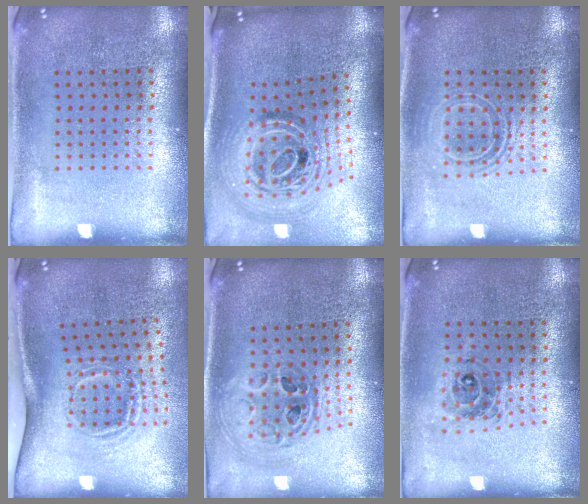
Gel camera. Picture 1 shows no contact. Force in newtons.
{"total": 2.3, "press": 1.7, "slide": 1.5}
{"total": 1.6, "press": 1.2, "slide": 1.0}
{"total": 1.9, "press": 1.2, "slide": 1.4}
{"total": 1.0, "press": 1.0, "slide": 0.3}
{"total": 0.8, "press": 0.8, "slide": 0.1}